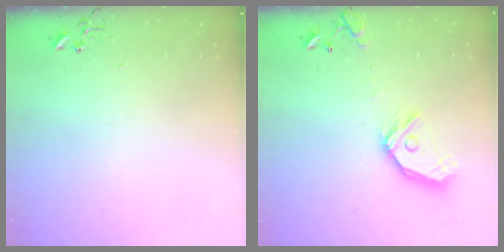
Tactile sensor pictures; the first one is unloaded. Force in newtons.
{"total": 14.2, "press": 14.1, "slide": 2.1}